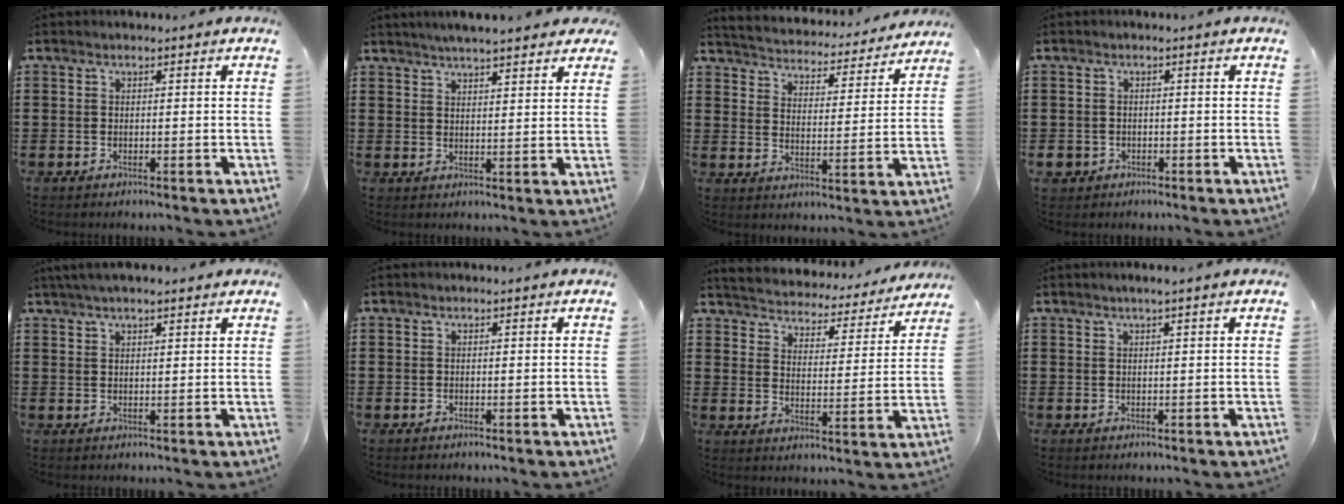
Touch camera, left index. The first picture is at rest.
{"total": 3.7, "force": [3.5, 0.1, 1.3], "torque": [-0.037, -0.004, 0.061]}
{"total": 3.8, "force": [3.8, 0.0, -0.3], "torque": [-0.023, -0.038, 0.059]}
{"total": 1.5, "force": [-0.8, 1.3, 0.2], "torque": [-0.011, 0.002, -0.020]}
{"total": 2.7, "force": [2.2, 0.5, 1.6], "torque": [-0.034, 0.007, 0.040]}
{"total": 0.0}
{"total": 3.5, "force": [3.5, 0.1, -0.5], "torque": [-0.017, -0.036, 0.053]}
{"total": 0.8, "force": [0.5, -0.1, 0.7], "torque": [-0.012, -0.001, 0.008]}